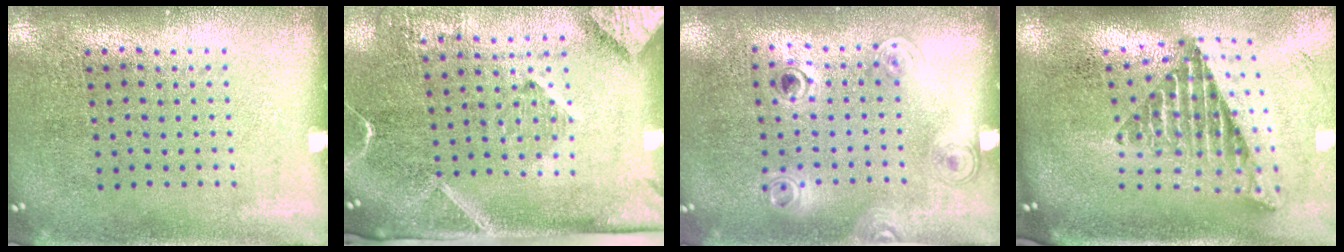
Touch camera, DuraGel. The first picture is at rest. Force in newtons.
{"total": 2.9, "press": 2.2, "slide": 2.0}
{"total": 1.1, "press": 0.9, "slide": 0.6}
{"total": 2.4, "press": 1.6, "slide": 1.9}